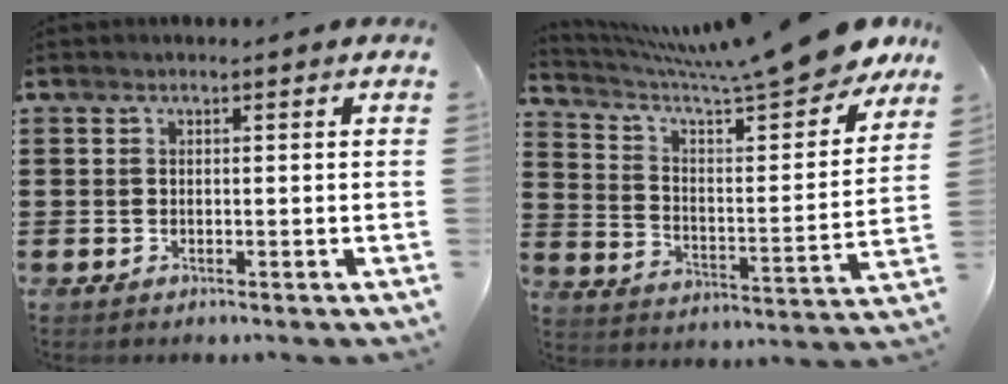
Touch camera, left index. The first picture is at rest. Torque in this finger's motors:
{"motor_torque": [1.08, -1.06, 1.05, 0.21]}